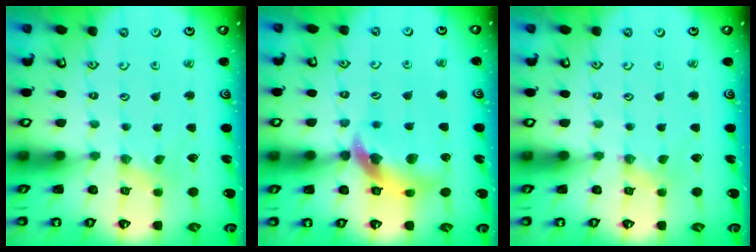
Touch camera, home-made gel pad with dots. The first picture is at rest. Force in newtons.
{"total": 12.2, "press": 12.1, "slide": 1.4}
{"total": 0.7, "press": 0.7, "slide": 0.2}